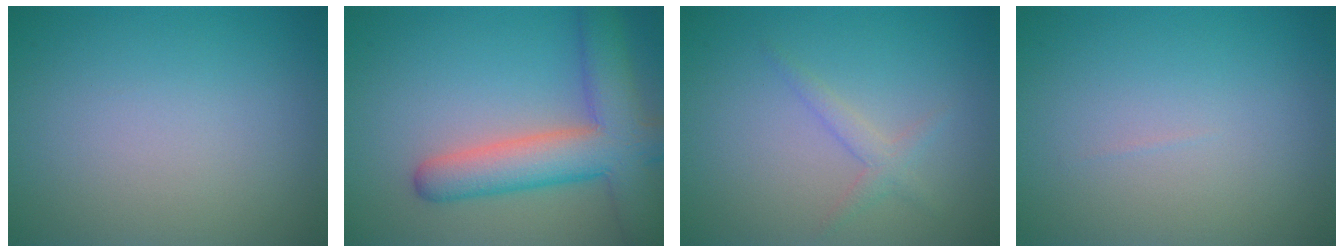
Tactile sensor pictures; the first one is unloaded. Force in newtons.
{"total": 7.6, "press": 7.5, "slide": 0.4}
{"total": 1.3, "press": 1.3, "slide": 0.1}
{"total": 0.0}